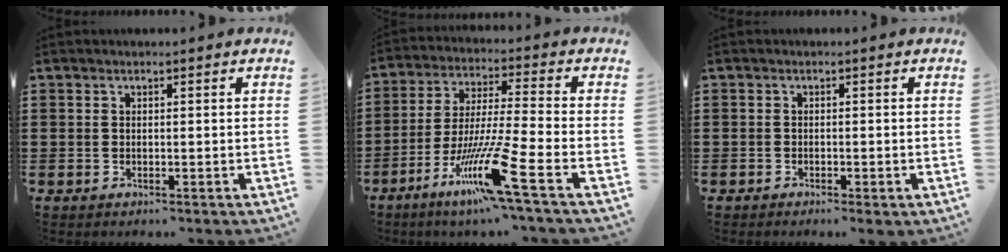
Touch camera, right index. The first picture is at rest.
{"total": 13.4, "force": [-7.0, 0.2, 11.4], "torque": [-0.237, -0.014, -0.131]}
{"total": 0.6, "force": [-0.5, 0.2, 0.2], "torque": [-0.004, -0.002, -0.009]}